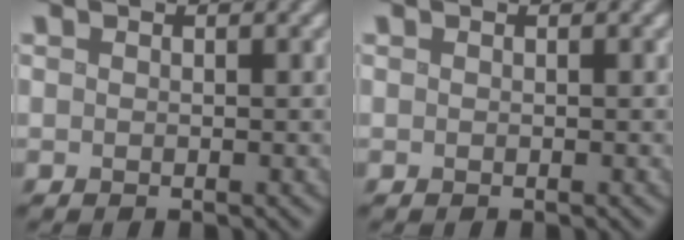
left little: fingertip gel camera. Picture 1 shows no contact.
{"total": 0.0}